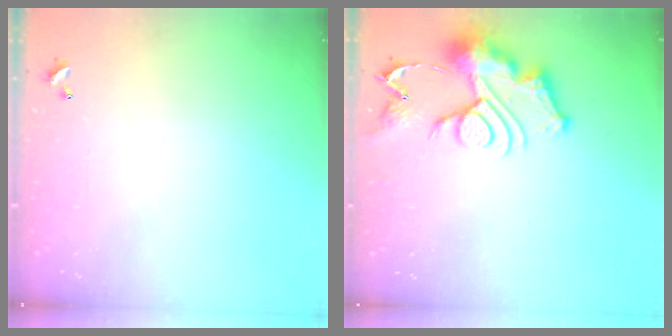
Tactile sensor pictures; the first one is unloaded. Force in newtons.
{"total": 13.4, "press": 13.4, "slide": 1.4}